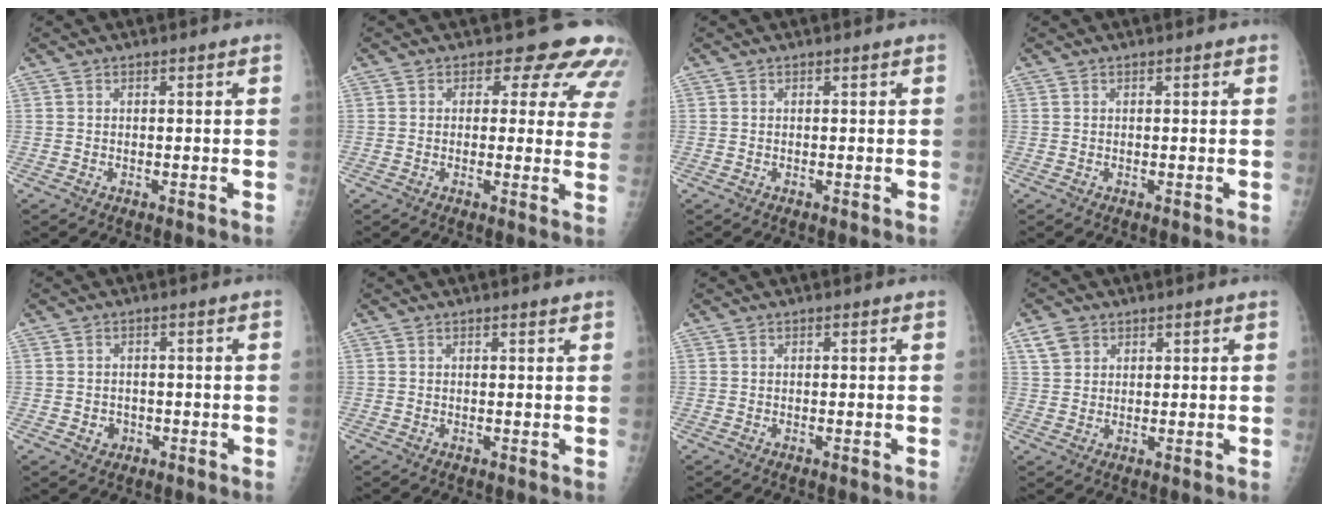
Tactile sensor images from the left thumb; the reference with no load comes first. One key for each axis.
{"total": 10.1, "fx": 7.7, "fy": 5.5, "fz": 3.6, "tx": 0.016, "ty": -0.029, "tz": 0.056}
{"total": 0.0}
{"total": 0.0}
{"total": 2.3, "fx": -0.8, "fy": 2.0, "fz": 0.7, "tx": 0.000, "ty": 0.006, "tz": -0.007}
{"total": 0.5, "fx": 0.5, "fy": 0.0, "fz": 0.3, "tx": -0.004, "ty": -0.003, "tz": 0.006}
{"total": 0.0}
{"total": 3.9, "fx": 2.2, "fy": 2.9, "fz": 1.5, "tx": -0.017, "ty": -0.006, "tz": 0.046}